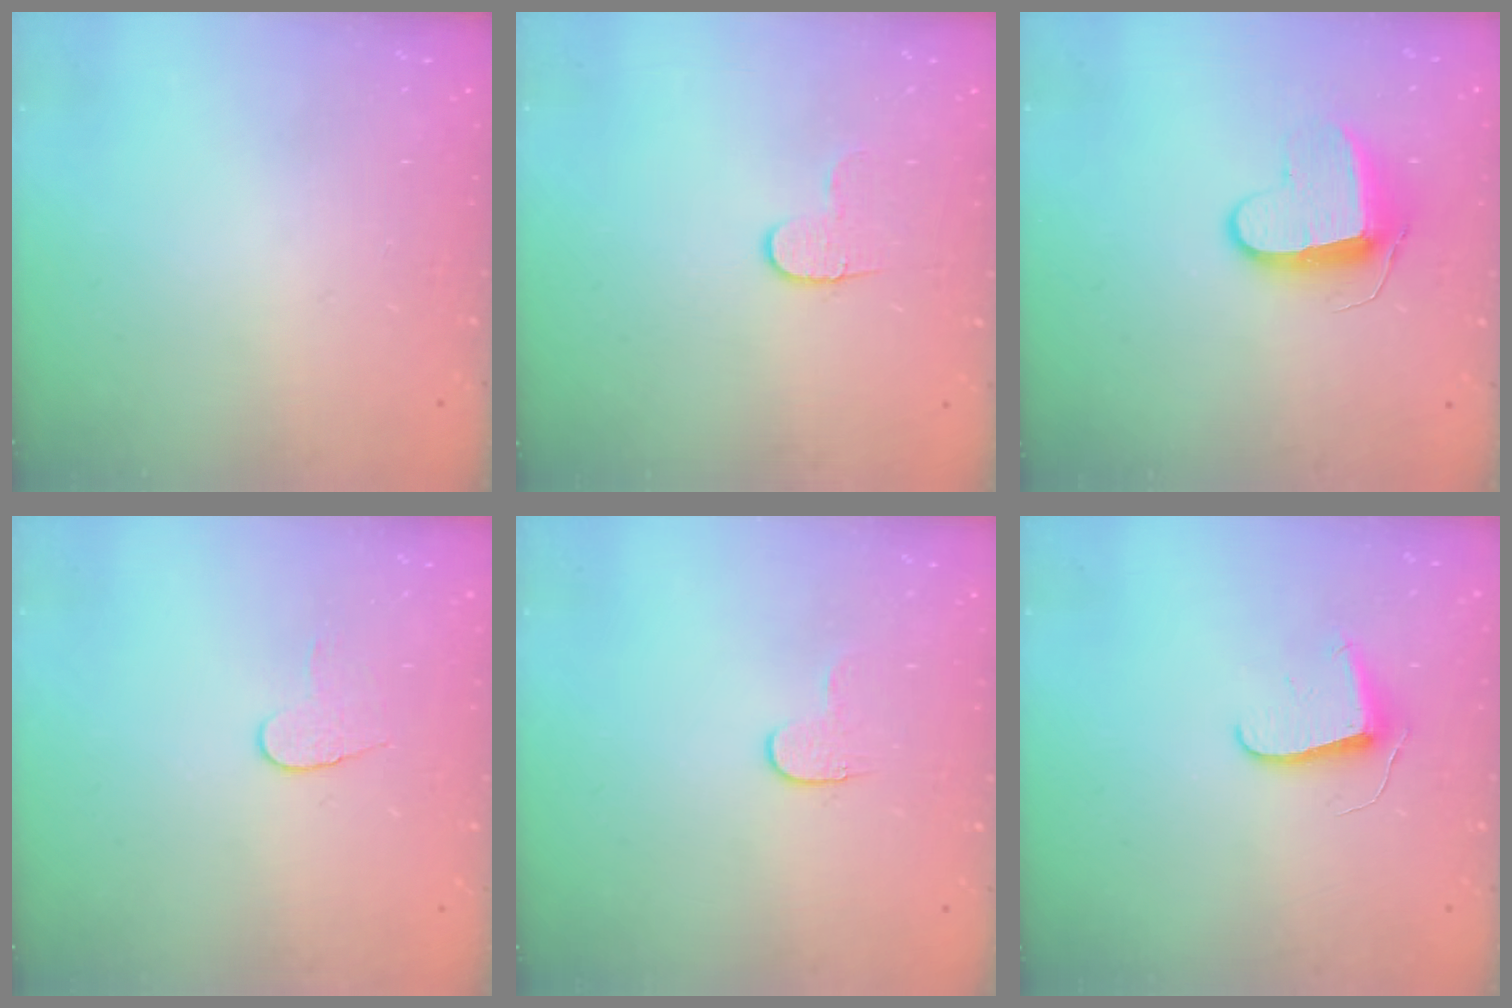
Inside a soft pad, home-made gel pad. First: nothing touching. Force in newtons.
{"total": 4.9, "press": 4.9, "slide": 0.5}
{"total": 9.6, "press": 9.6, "slide": 0.2}
{"total": 6.0, "press": 6.0, "slide": 0.5}
{"total": 3.5, "press": 3.5, "slide": 0.4}
{"total": 7.1, "press": 7.1, "slide": 0.5}